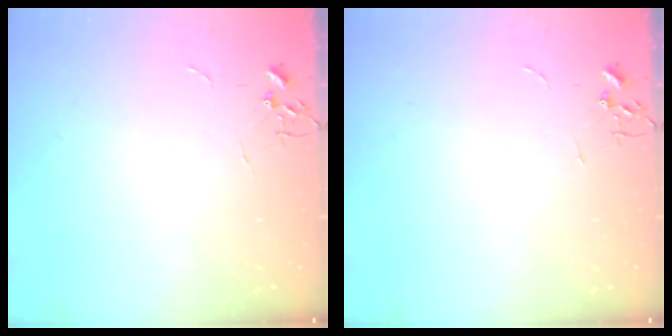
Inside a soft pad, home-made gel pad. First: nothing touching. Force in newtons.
{"total": 0.0}